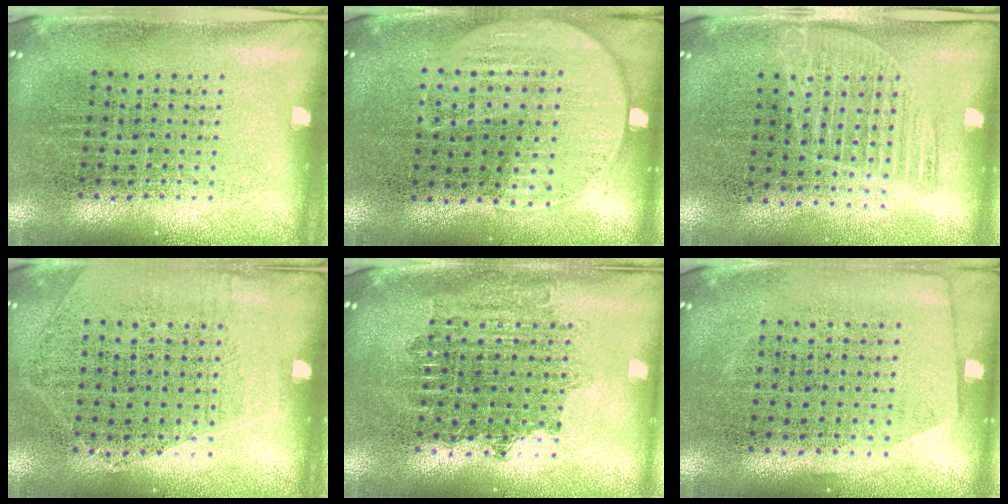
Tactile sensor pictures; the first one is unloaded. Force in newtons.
{"total": 1.1, "press": 1.0, "slide": 0.5}
{"total": 1.1, "press": 1.0, "slide": 0.5}
{"total": 1.2, "press": 1.0, "slide": 0.7}
{"total": 1.7, "press": 1.4, "slide": 1.0}
{"total": 0.5, "press": 0.0, "slide": 0.5}